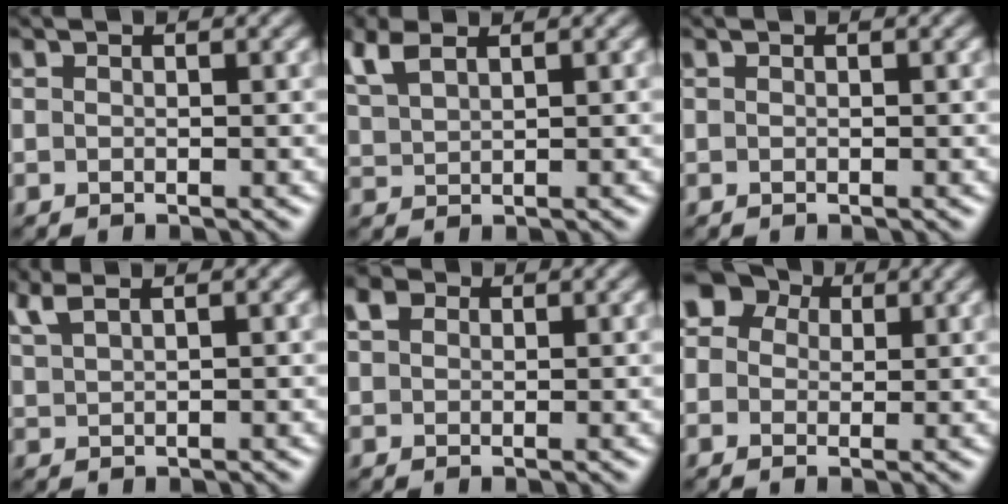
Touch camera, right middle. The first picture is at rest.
{"total": 3.0, "force": [2.0, 1.2, 1.9], "torque": [-0.053, 0.008, 0.044]}
{"total": 0.0}
{"total": 2.3, "force": [1.7, 0.7, 1.4], "torque": [-0.033, 0.005, 0.037]}
{"total": 2.0, "force": [1.0, 1.5, 0.9], "torque": [-0.021, 0.004, 0.016]}
{"total": 6.2, "force": [2.8, 4.9, 2.5], "torque": [-0.055, 0.018, 0.027]}